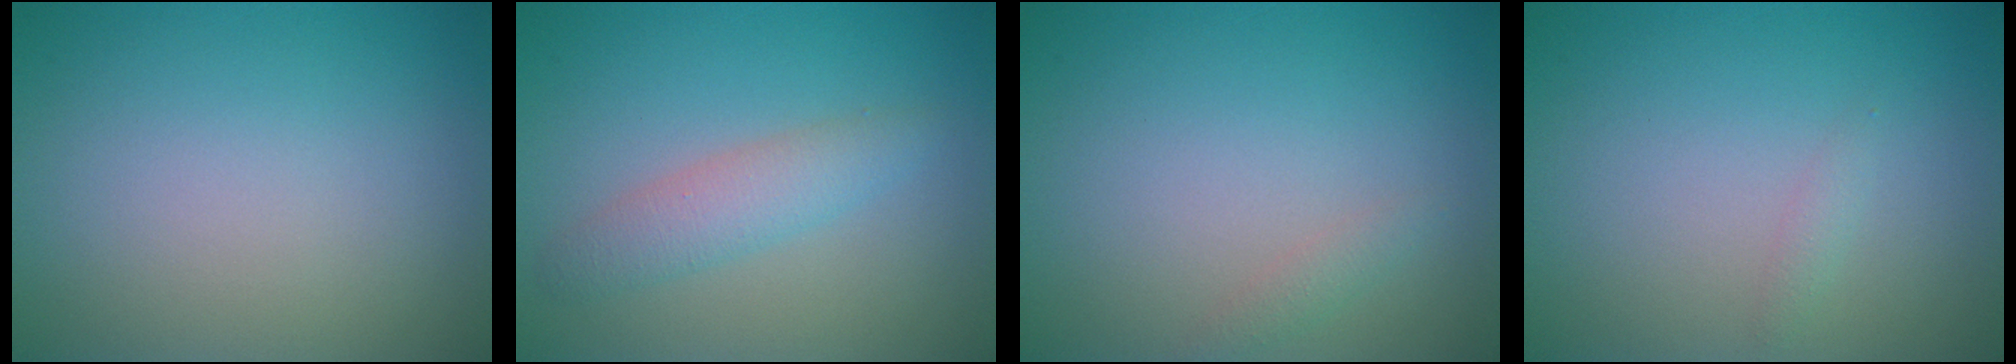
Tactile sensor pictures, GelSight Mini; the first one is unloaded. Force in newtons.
{"total": 2.6, "press": 2.6, "slide": 0.1}
{"total": 0.9, "press": 0.9, "slide": 0.0}
{"total": 0.7, "press": 0.7, "slide": 0.0}